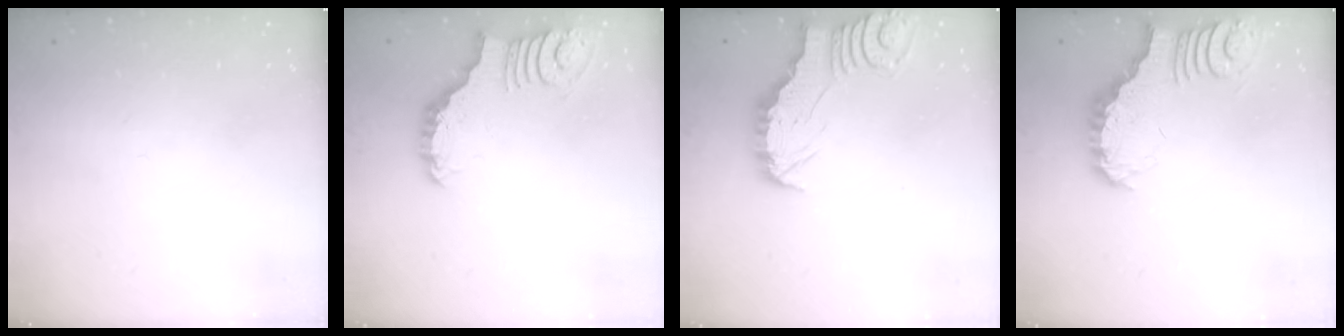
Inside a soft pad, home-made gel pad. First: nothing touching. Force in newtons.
{"total": 3.0, "press": 3.0, "slide": 0.3}
{"total": 2.6, "press": 2.6, "slide": 0.2}
{"total": 3.8, "press": 3.7, "slide": 0.6}